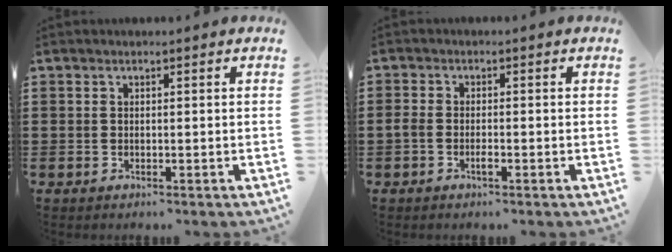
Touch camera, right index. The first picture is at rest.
{"total": 1.7, "force": [-0.9, 0.7, 1.3], "torque": [-0.032, -0.001, -0.020]}